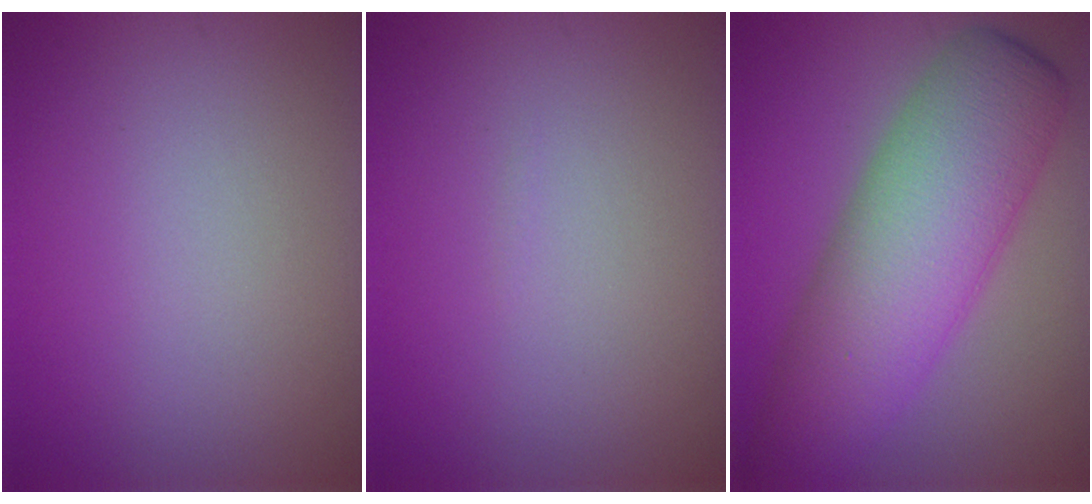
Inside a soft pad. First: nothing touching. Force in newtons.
{"total": 0.0}
{"total": 10.5, "press": 10.5, "slide": 0.2}